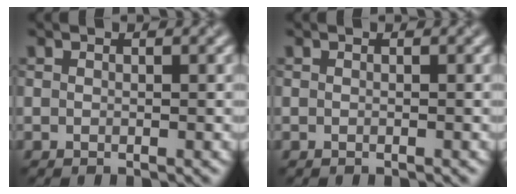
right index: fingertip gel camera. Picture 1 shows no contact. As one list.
[{"total": 0.0}]